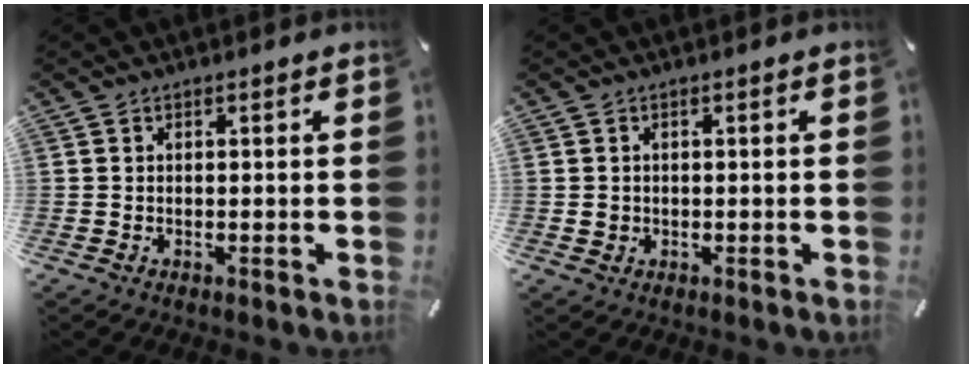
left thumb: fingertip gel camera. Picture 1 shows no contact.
{"total": 1.4, "force": [-0.1, 1.3, 0.4], "torque": [-0.008, 0.005, -0.005]}